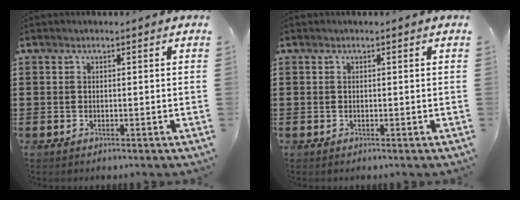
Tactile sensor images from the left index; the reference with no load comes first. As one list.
[{"total": 0.0}]